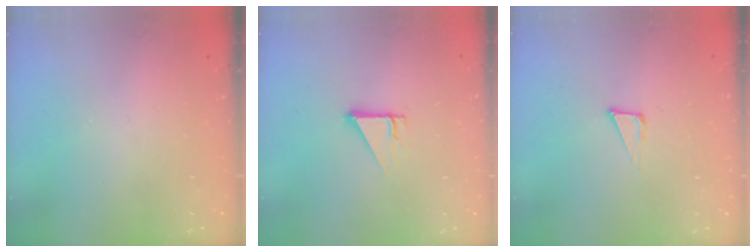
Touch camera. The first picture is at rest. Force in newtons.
{"total": 2.7, "press": 2.7, "slide": 0.0}
{"total": 3.4, "press": 3.3, "slide": 0.9}